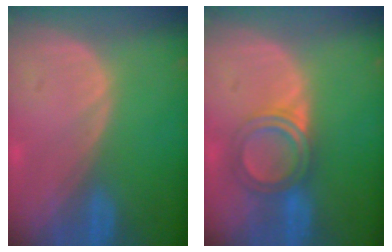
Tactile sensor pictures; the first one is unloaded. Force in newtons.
{"total": 5.0, "press": 4.9, "slide": 1.1}